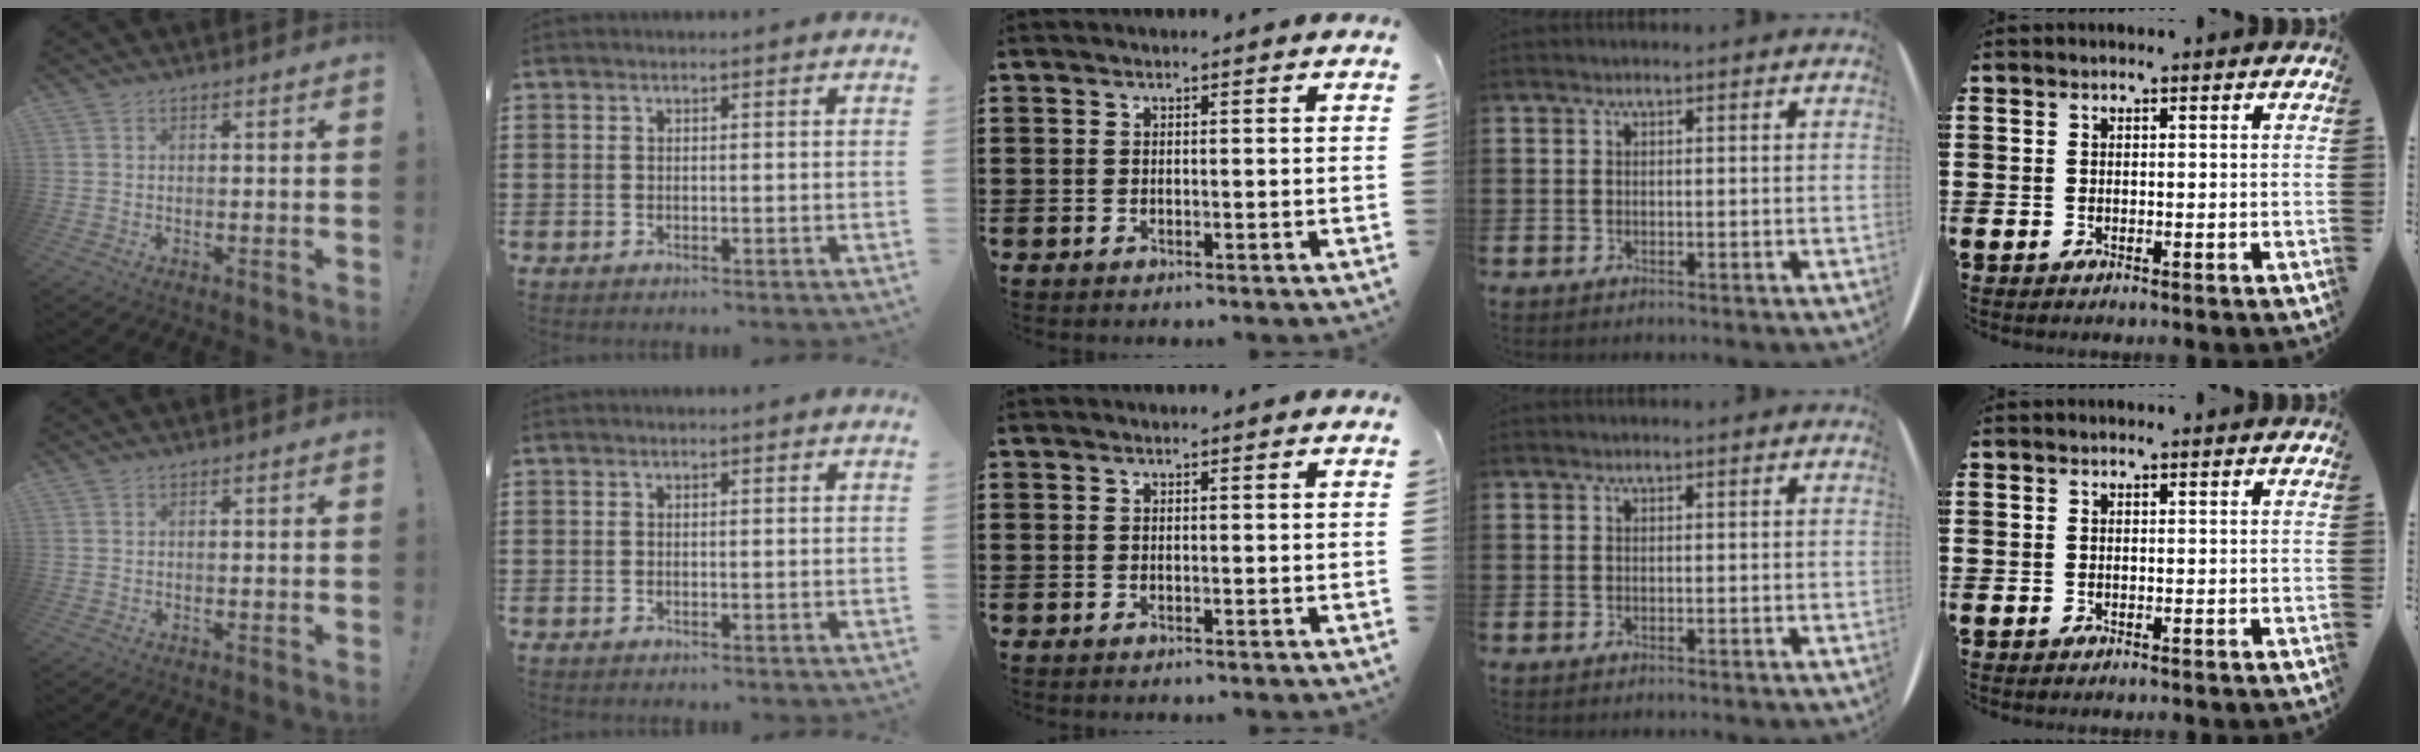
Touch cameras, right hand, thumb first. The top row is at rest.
{}